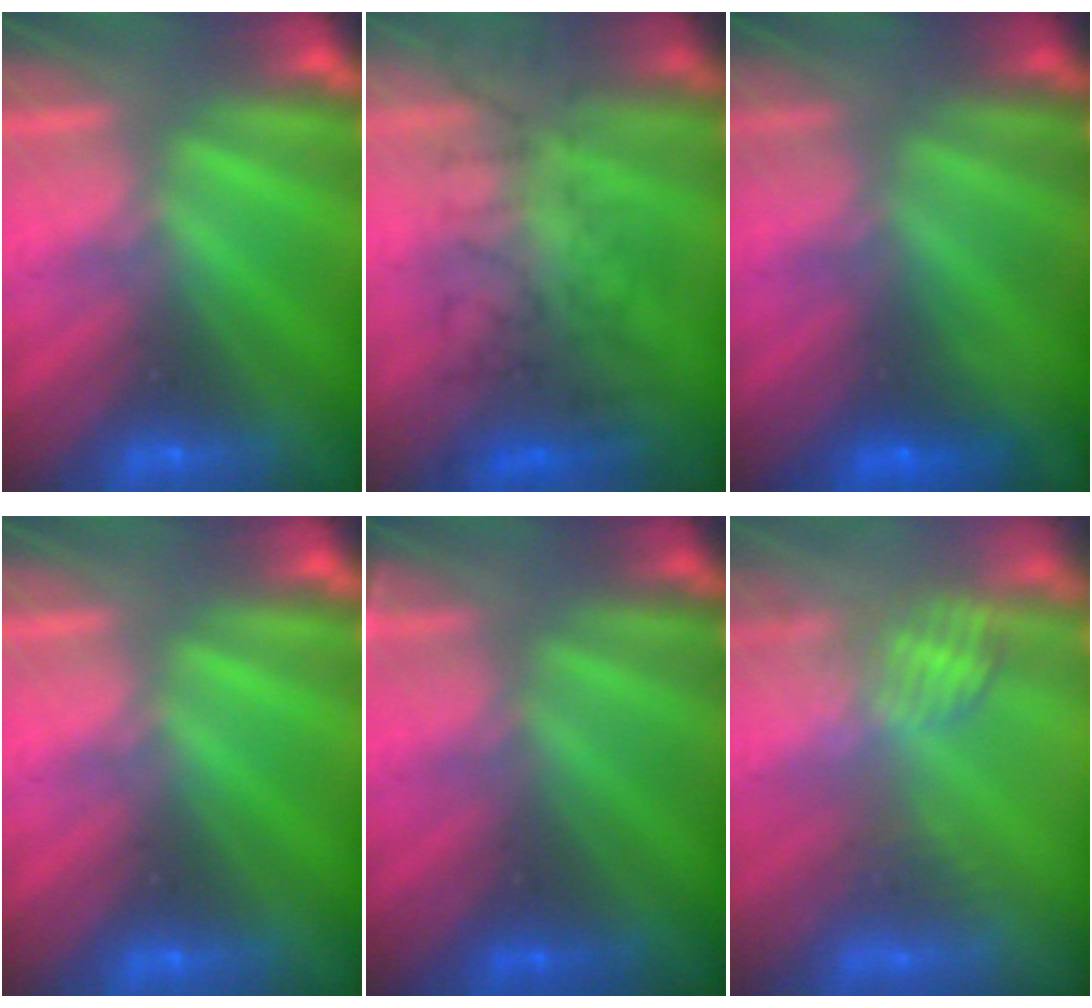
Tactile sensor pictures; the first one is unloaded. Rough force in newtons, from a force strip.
{"total": 5.0}
{"total": 1.2}
{"total": 0.0}
{"total": 2.5}
{"total": 2.5}